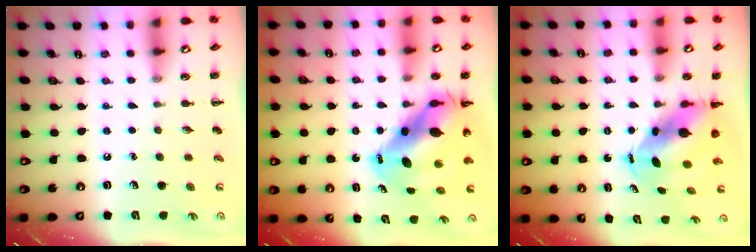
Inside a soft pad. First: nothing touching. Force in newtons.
{"total": 12.9, "press": 12.5, "slide": 3.5}
{"total": 6.7, "press": 6.5, "slide": 1.7}